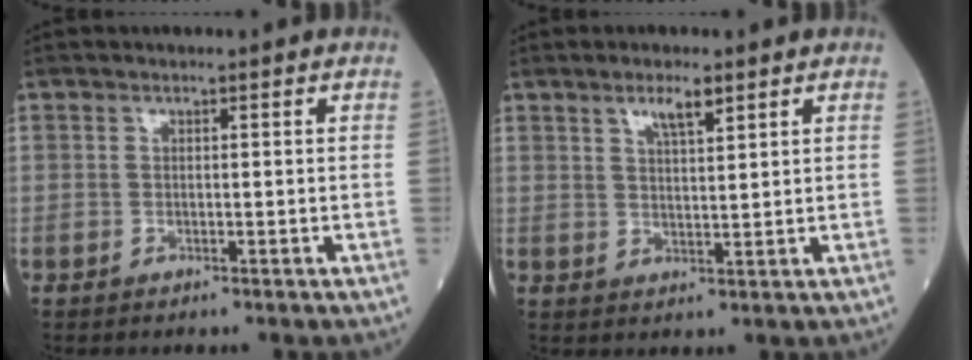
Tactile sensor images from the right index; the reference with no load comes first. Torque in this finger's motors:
{"motor_torque": [0.06, 0.06, 0.03, 0.01]}